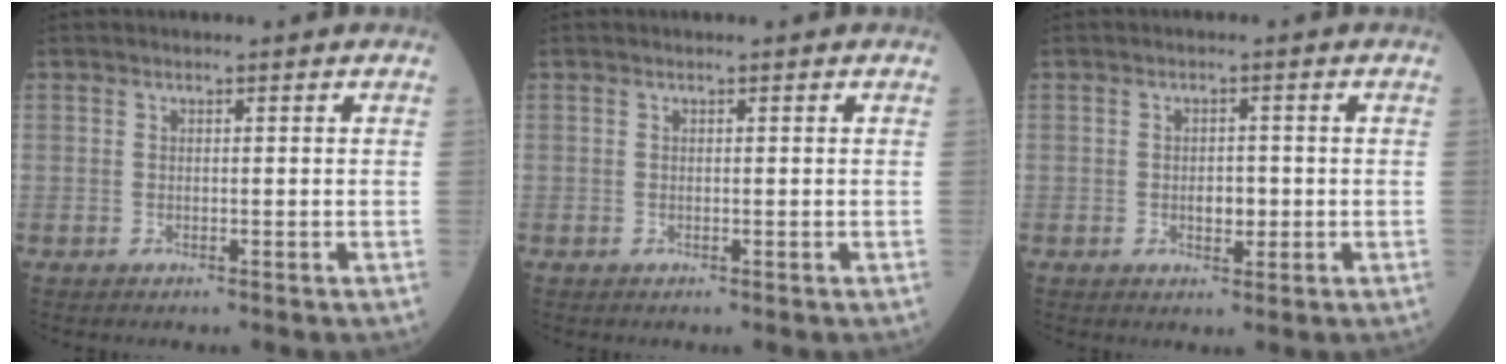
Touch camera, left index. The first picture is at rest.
{"total": 0.0}
{"total": 2.4, "force": [-0.4, 1.4, 1.9], "torque": [-0.030, 0.001, -0.003]}